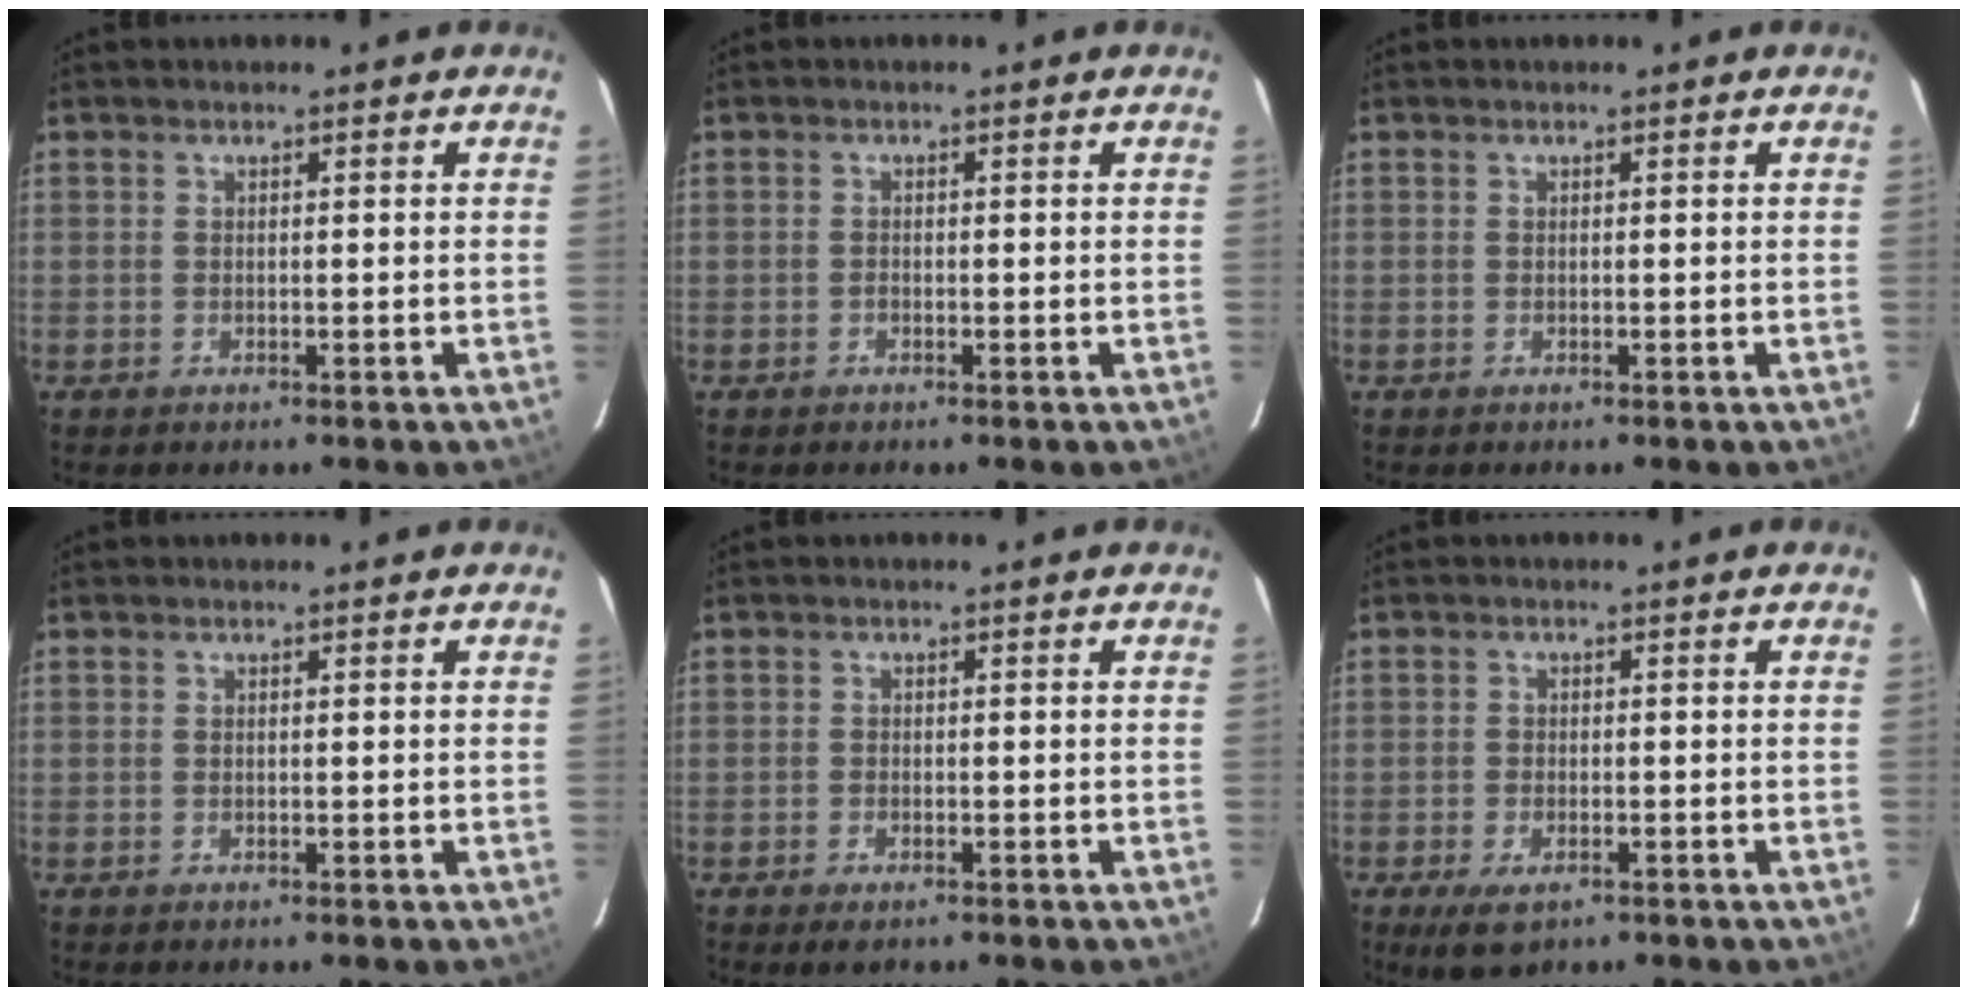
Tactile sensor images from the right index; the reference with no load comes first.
{"total": 0.5, "force": [-0.3, 0.4, 0.1], "torque": [-0.001, 0.001, -0.006]}
{"total": 0.0}
{"total": 0.0}
{"total": 2.0, "force": [-1.4, 0.9, 1.1], "torque": [-0.027, -0.006, -0.028]}
{"total": 5.3, "force": [-3.1, 2.5, 3.4], "torque": [-0.078, -0.019, -0.054]}